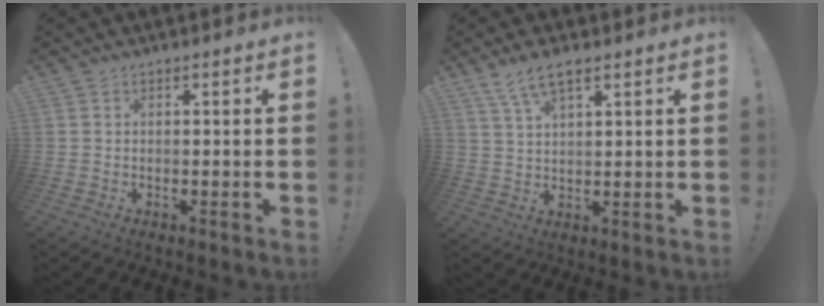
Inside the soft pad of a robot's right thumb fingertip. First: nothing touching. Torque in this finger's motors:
{"motor_torque": [0.00, 0.00, -0.24, 0.28, 0.00]}